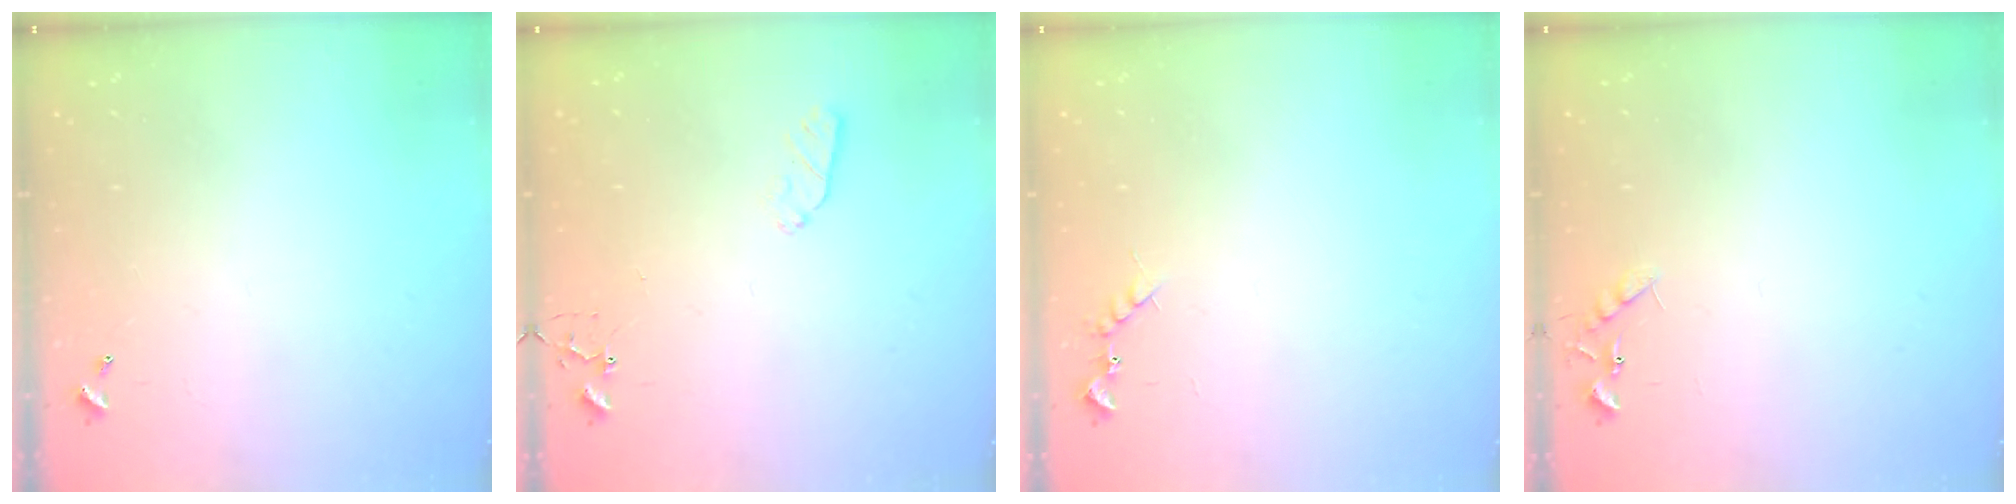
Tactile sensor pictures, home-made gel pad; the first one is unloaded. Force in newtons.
{"total": 5.0, "press": 4.9, "slide": 0.7}
{"total": 6.0, "press": 6.0, "slide": 0.6}
{"total": 7.6, "press": 7.6, "slide": 0.7}